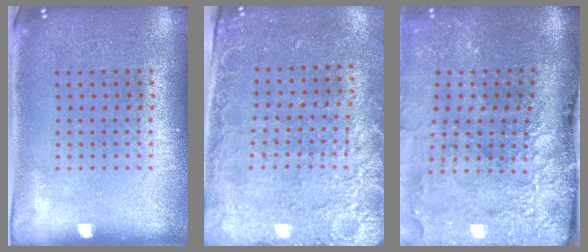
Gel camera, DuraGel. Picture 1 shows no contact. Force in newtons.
{"total": 2.5, "press": 2.2, "slide": 1.3}
{"total": 4.9, "press": 3.8, "slide": 3.0}